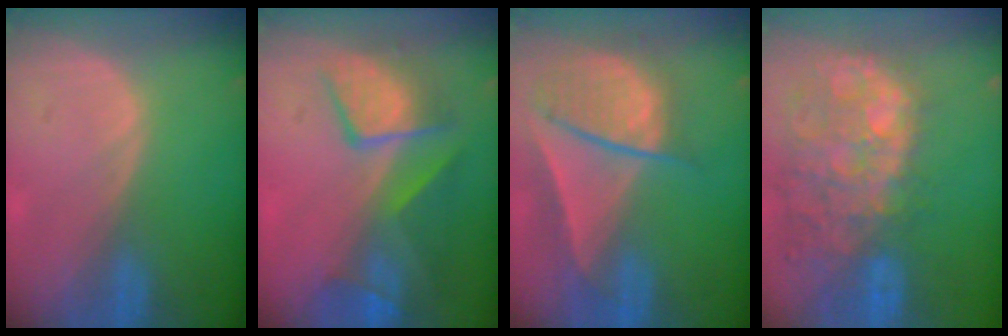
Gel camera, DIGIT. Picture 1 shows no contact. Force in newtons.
{"total": 10.1, "press": 8.7, "slide": 5.0}
{"total": 9.4, "press": 8.1, "slide": 4.8}
{"total": 14.0, "press": 11.6, "slide": 7.9}